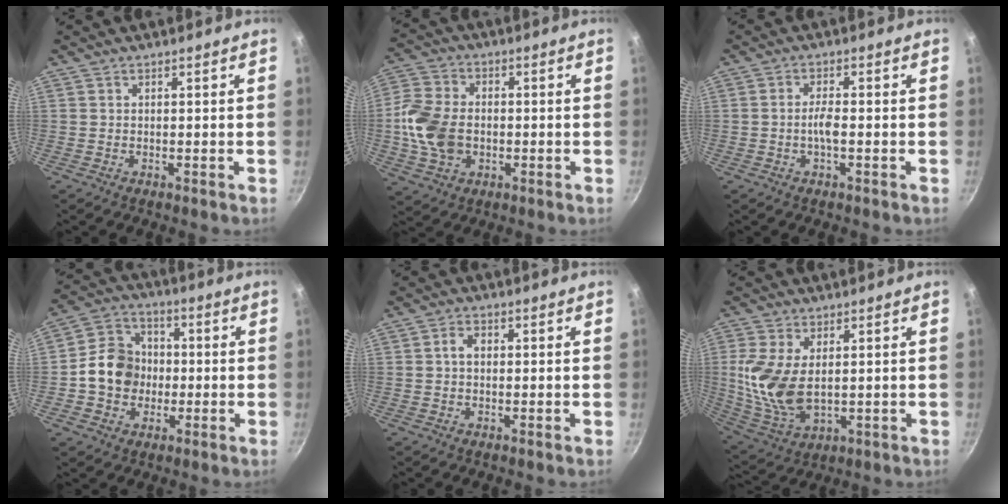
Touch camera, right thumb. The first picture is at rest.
{"total": 12.5, "force": [-1.3, 9.1, 8.6], "torque": [-0.157, 0.012, -0.033]}
{"total": 2.8, "force": [-0.7, 0.7, 2.6], "torque": [-0.053, 0.010, -0.017]}
{"total": 11.5, "force": [-1.1, 9.9, 5.7], "torque": [-0.068, 0.024, -0.036]}
{"total": 2.5, "force": [0.2, 1.8, 1.8], "torque": [-0.023, 0.007, -0.001]}
{"total": 12.7, "force": [1.6, 7.2, 10.3], "torque": [-0.209, -0.015, 0.042]}